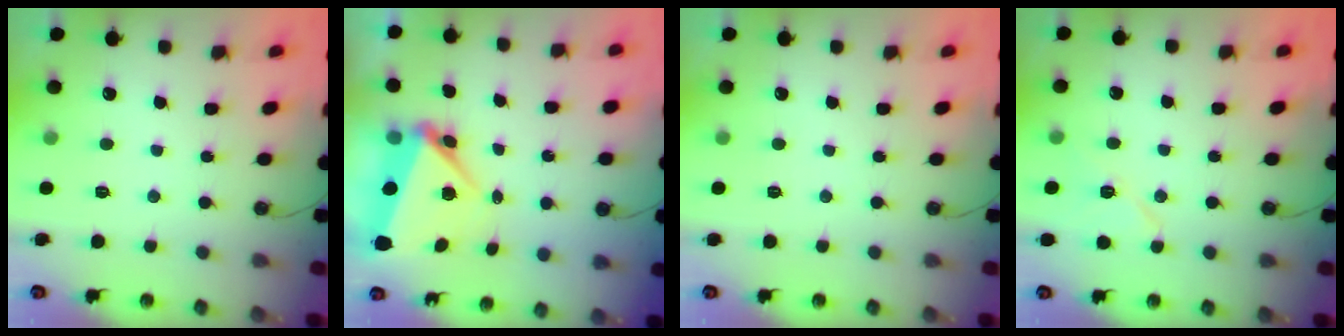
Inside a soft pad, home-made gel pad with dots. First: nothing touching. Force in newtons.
{"total": 6.0, "press": 5.7, "slide": 1.8}
{"total": 0.0}
{"total": 8.8, "press": 8.7, "slide": 1.7}